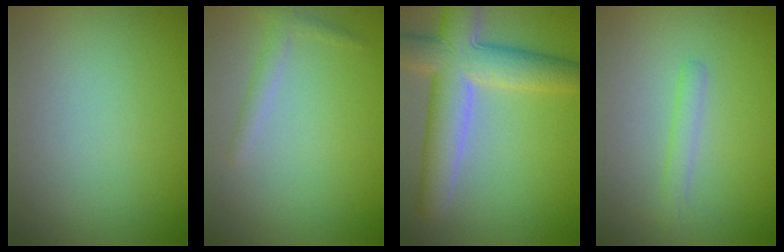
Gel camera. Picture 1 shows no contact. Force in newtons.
{"total": 1.3, "press": 1.3, "slide": 0.0}
{"total": 7.9, "press": 7.9, "slide": 0.5}
{"total": 1.4, "press": 1.4, "slide": 0.1}